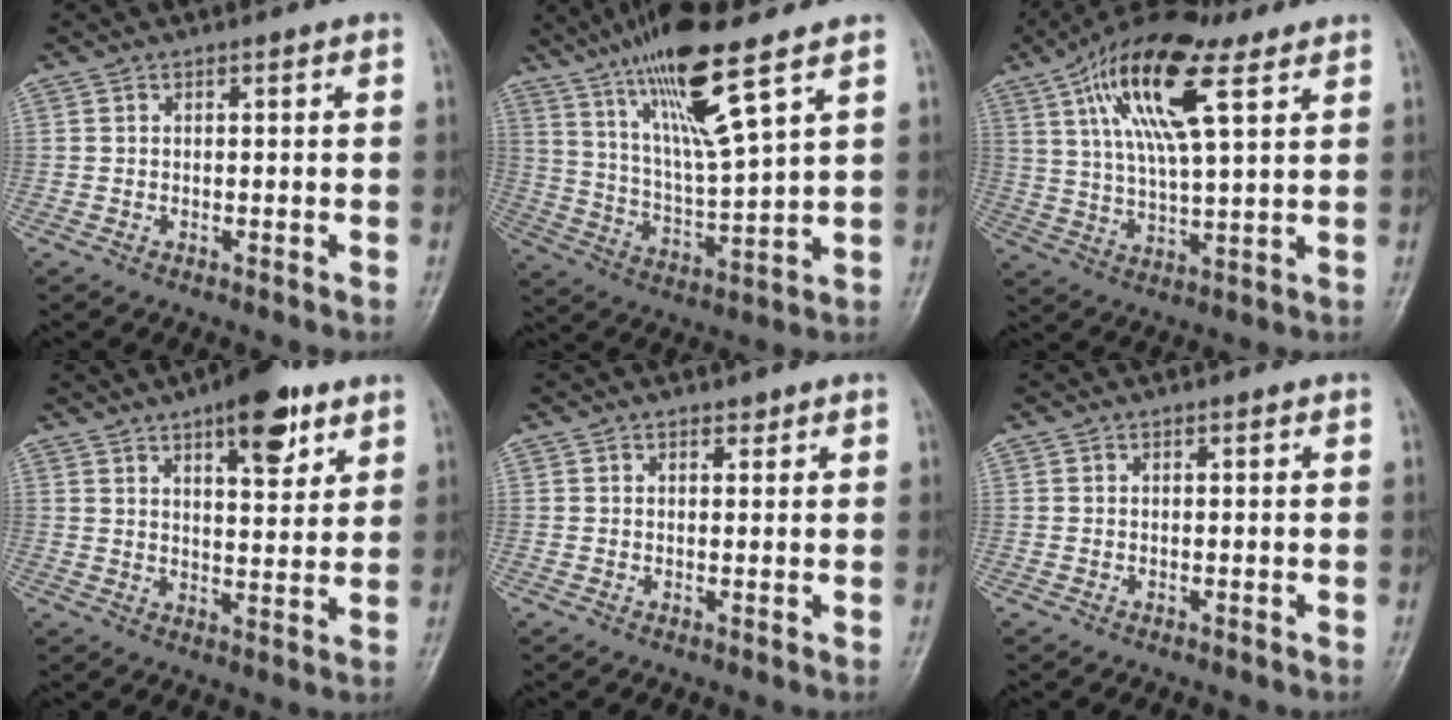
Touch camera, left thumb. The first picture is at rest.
{"total": 17.0, "force": [10.1, 2.7, 13.5], "torque": [-0.246, -0.045, 0.193]}
{"total": 18.6, "force": [8.8, 6.4, 15.1], "torque": [-0.260, -0.011, 0.152]}
{"total": 11.4, "force": [6.6, 4.4, 8.2], "torque": [-0.090, -0.031, 0.094]}
{"total": 1.0, "force": [0.7, 0.6, 0.3], "torque": [0.003, -0.005, 0.008]}
{"total": 0.0}